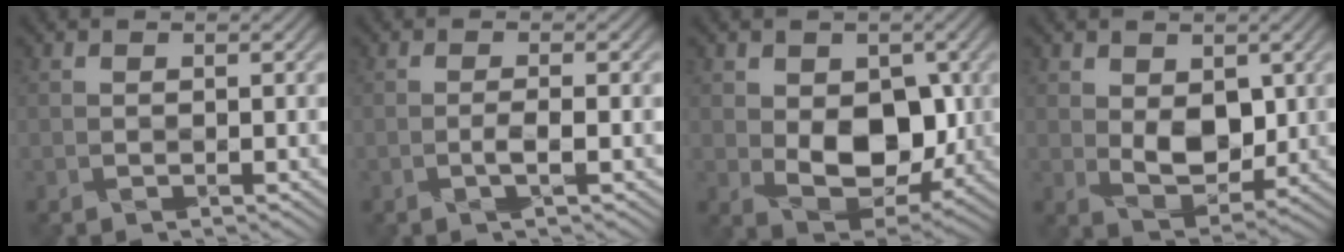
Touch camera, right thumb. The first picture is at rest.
{"total": 1.3, "force": [-0.6, 0.1, 1.2], "torque": [-0.022, 0.004, -0.019]}
{"total": 8.7, "force": [0.3, 6.0, 6.3], "torque": [-0.107, -0.018, 0.015]}
{"total": 5.3, "force": [1.3, 3.5, 3.9], "torque": [-0.072, -0.009, 0.031]}